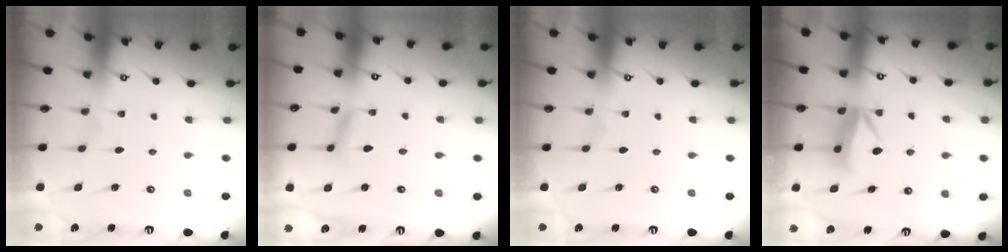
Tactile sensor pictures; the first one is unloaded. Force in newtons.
{"total": 5.0, "press": 4.9, "slide": 0.3}
{"total": 0.0}
{"total": 7.5, "press": 7.4, "slide": 1.1}